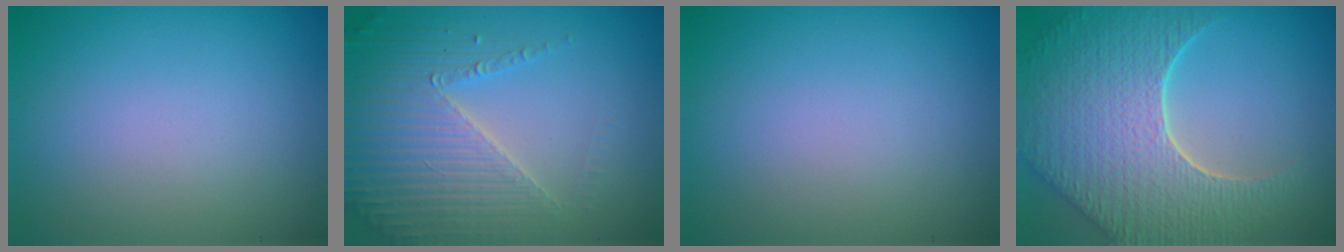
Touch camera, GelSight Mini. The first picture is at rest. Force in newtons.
{"total": 4.3, "press": 4.3, "slide": 0.6}
{"total": 0.0}
{"total": 9.0, "press": 6.4, "slide": 6.4}